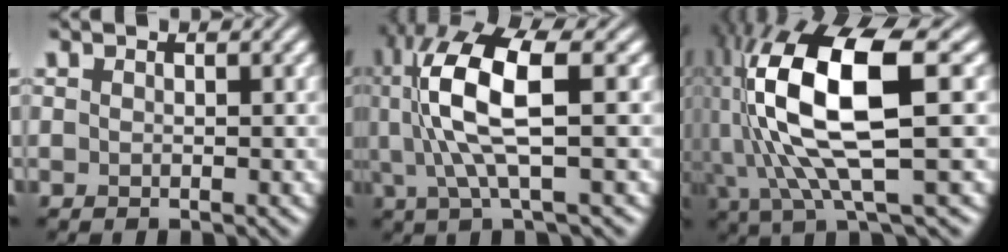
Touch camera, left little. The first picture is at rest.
{"total": 8.8, "force": [1.0, 2.6, 8.4], "torque": [-0.178, 0.004, 0.024]}
{"total": 13.2, "force": [1.3, 4.3, 12.5], "torque": [-0.258, 0.000, 0.028]}